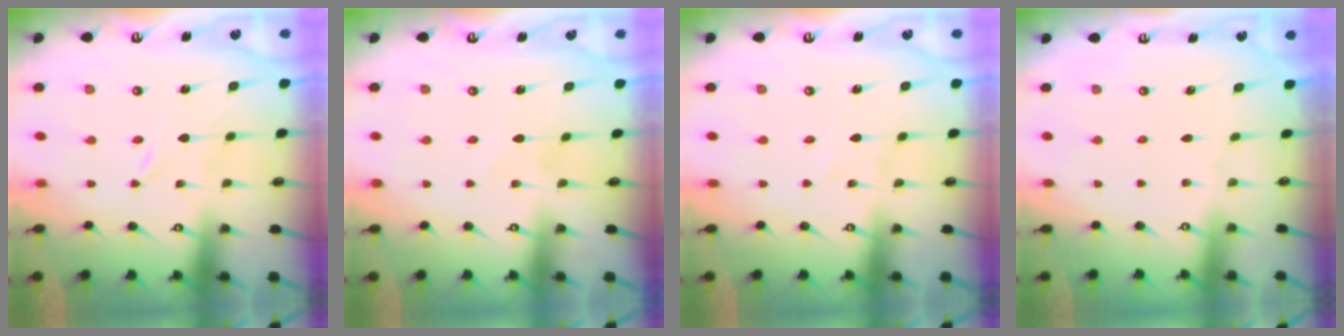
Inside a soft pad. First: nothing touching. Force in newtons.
{"total": 3.1, "press": 3.0, "slide": 0.4}
{"total": 1.1, "press": 1.1, "slide": 0.1}
{"total": 0.0}